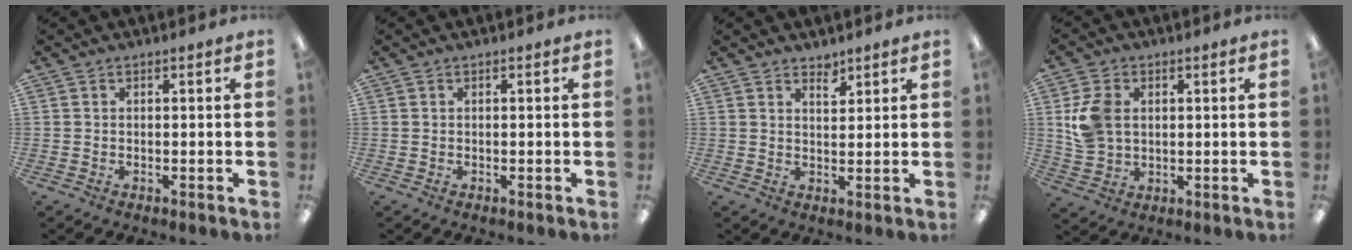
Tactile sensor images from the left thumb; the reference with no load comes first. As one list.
[{"total": 0.0}, {"total": 2.8, "force": [2.5, 0.9, 0.7], "torque": [-0.002, -0.017, 0.043]}, {"total": 8.5, "force": [1.8, 6.5, 5.3], "torque": [-0.120, 0.007, 0.035]}]